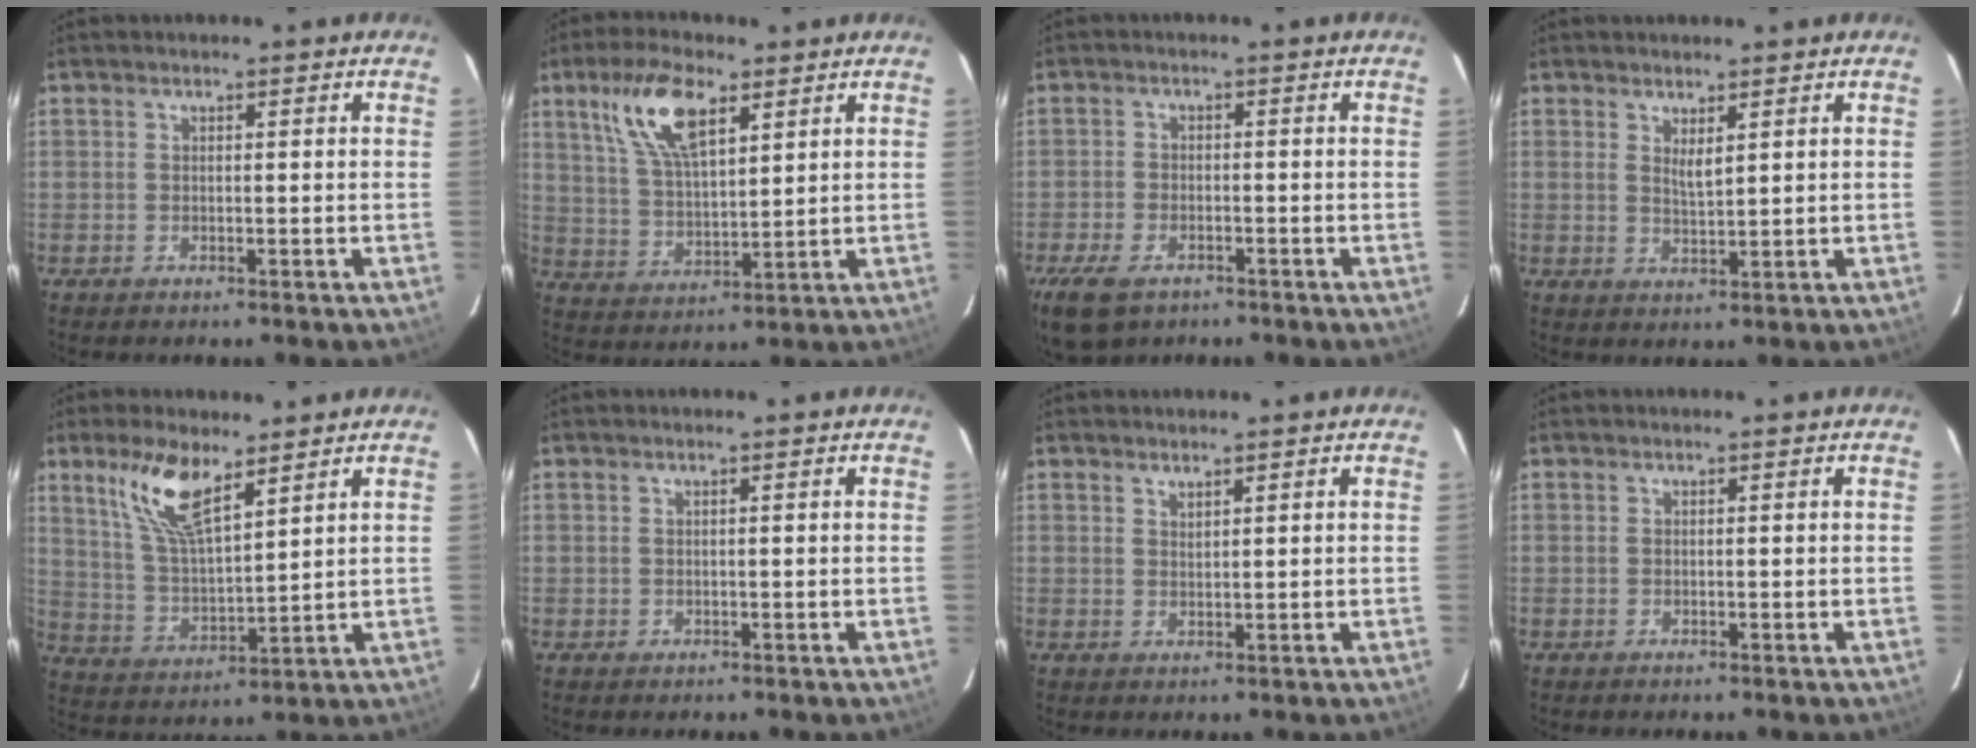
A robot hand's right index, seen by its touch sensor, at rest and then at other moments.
{"total": 12.1, "force": [6.4, 4.7, 9.0], "torque": [-0.175, 0.015, 0.129]}
{"total": 9.5, "force": [-5.9, 5.3, 5.1], "torque": [-0.135, -0.023, -0.105]}
{"total": 2.7, "force": [1.5, 0.7, 2.2], "torque": [-0.038, -0.006, 0.025]}
{"total": 11.1, "force": [7.2, 3.4, 7.8], "torque": [-0.155, 0.006, 0.149]}
{"total": 0.0}
{"total": 1.3, "force": [1.2, 0.3, 0.4], "torque": [-0.007, 0.000, 0.021]}
{"total": 0.0}